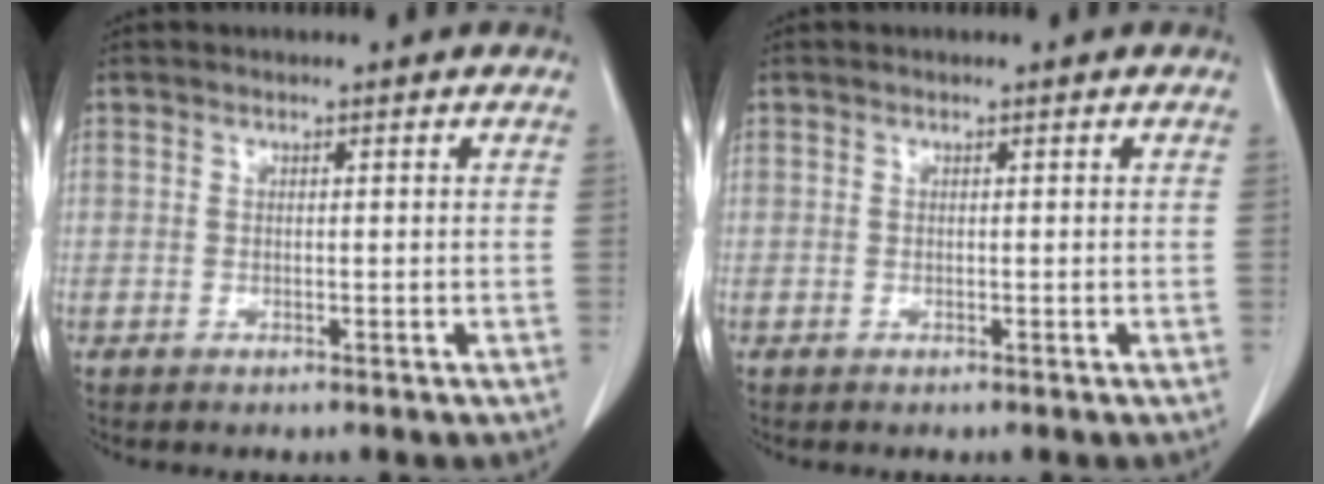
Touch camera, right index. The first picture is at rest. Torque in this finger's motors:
{"motor_torque": [0.00, 0.00, 0.00, 0.00]}